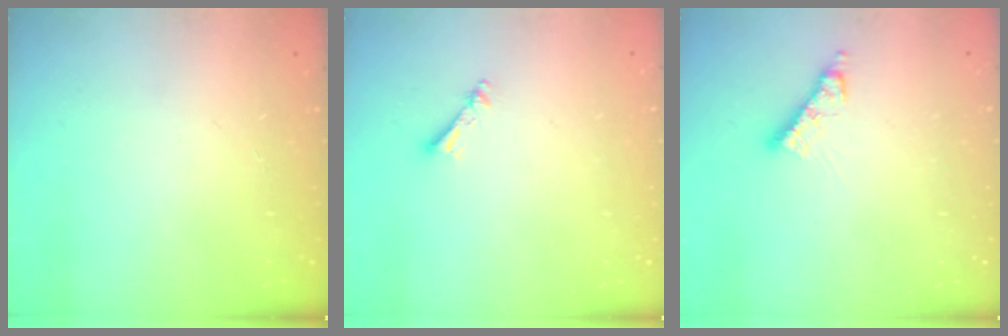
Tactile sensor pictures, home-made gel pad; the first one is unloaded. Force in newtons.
{"total": 3.4, "press": 3.3, "slide": 0.2}
{"total": 6.1, "press": 6.1, "slide": 0.4}